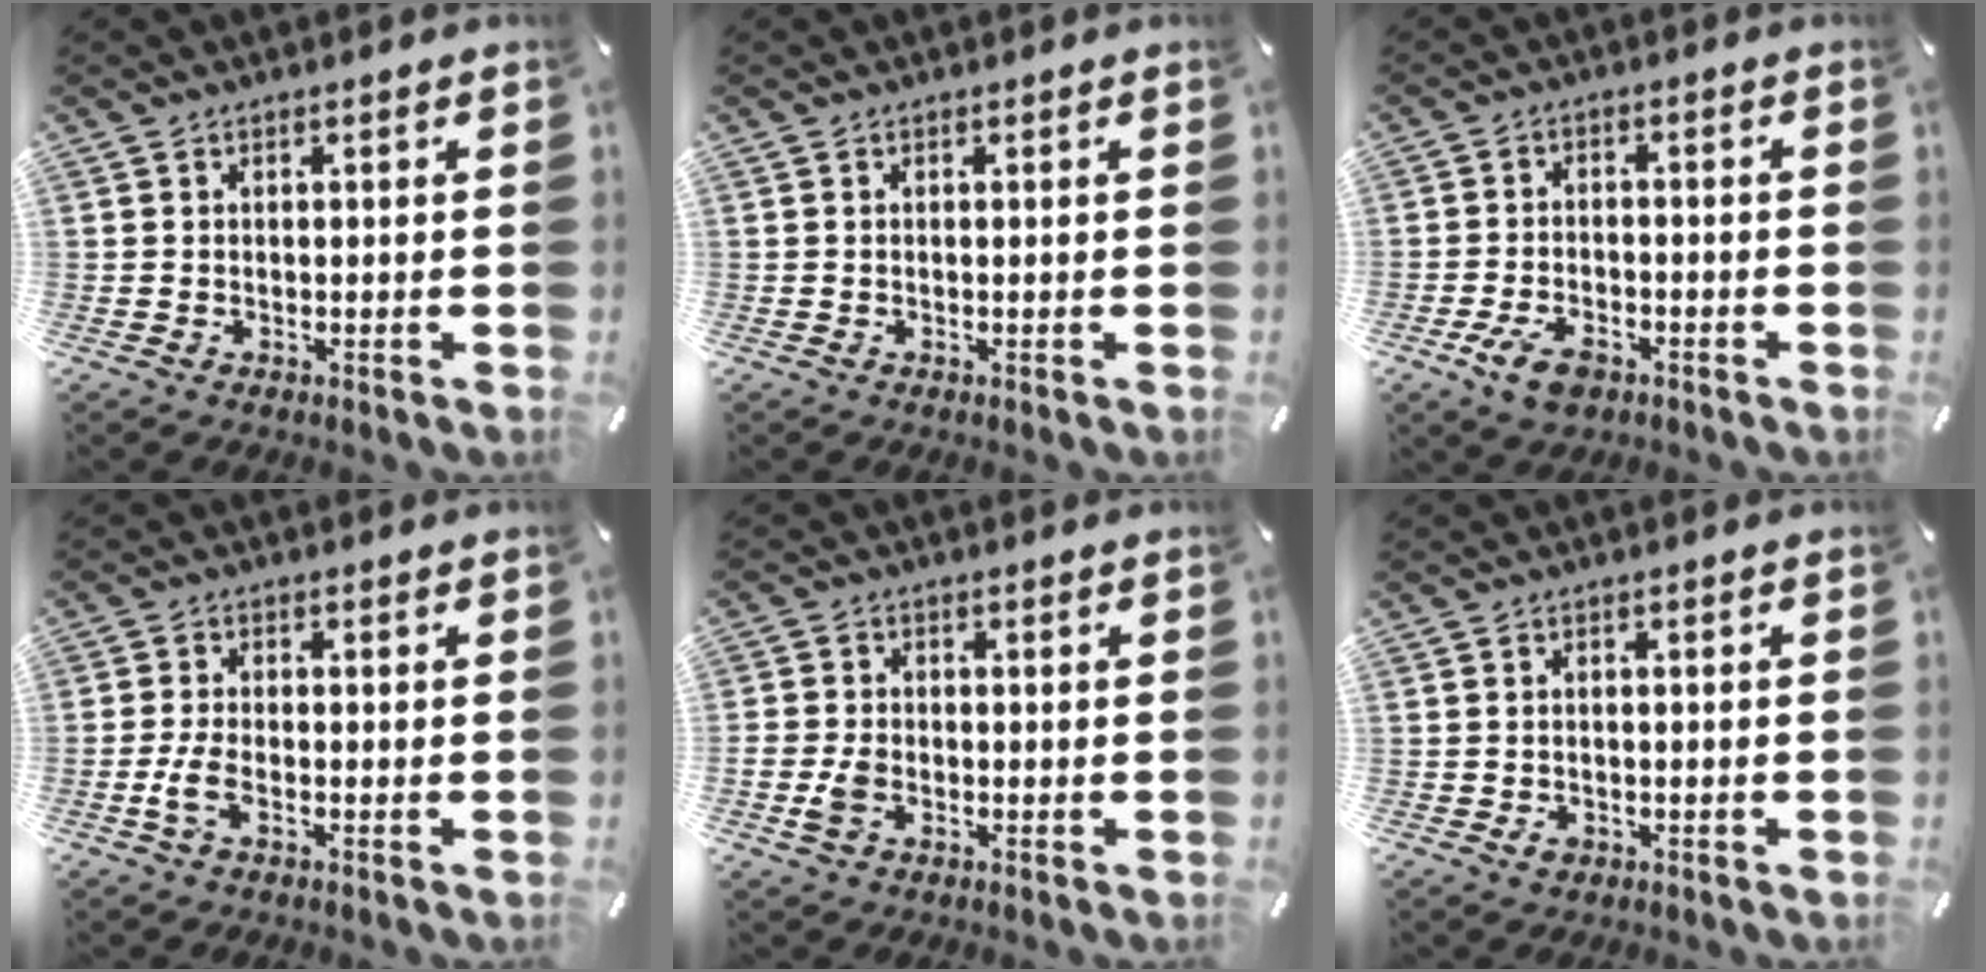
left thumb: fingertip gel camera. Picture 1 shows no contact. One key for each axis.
{"total": 0.0}
{"total": 6.3, "fx": -3.6, "fy": 3.6, "fz": 3.7, "tx": -0.081, "ty": 0.013, "tz": -0.067}
{"total": 4.3, "fx": -1.3, "fy": 1.8, "fz": 3.7, "tx": -0.087, "ty": -0.004, "tz": -0.026}
{"total": 3.7, "fx": -1.1, "fy": 2.7, "fz": 2.2, "tx": -0.052, "ty": 0.001, "tz": -0.023}
{"total": 1.6, "fx": -0.7, "fy": 1.2, "fz": 0.9, "tx": -0.017, "ty": 0.004, "tz": -0.013}